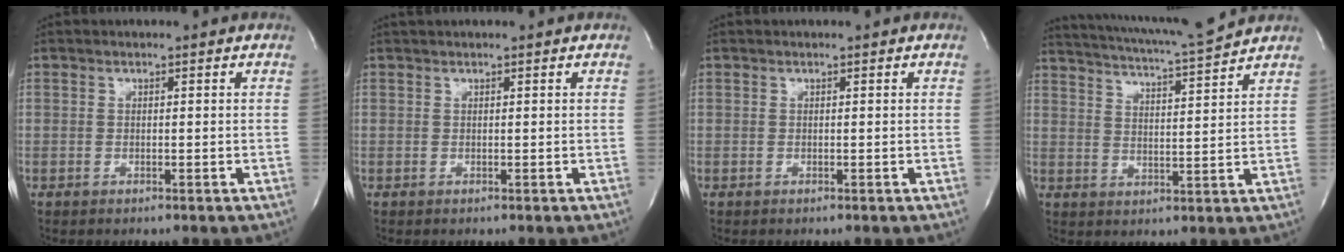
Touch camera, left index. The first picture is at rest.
{"total": 1.6, "force": [1.4, 0.2, 0.8], "torque": [-0.009, 0.026, 0.020]}
{"total": 0.0}
{"total": 11.8, "force": [11.1, -0.7, 4.1], "torque": [-0.080, -0.007, 0.161]}